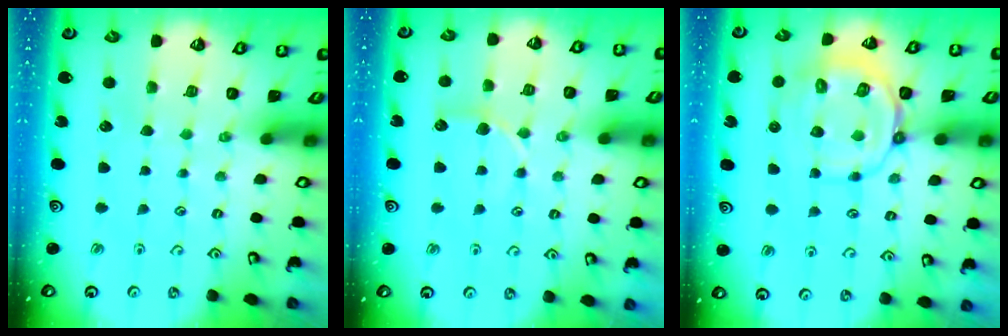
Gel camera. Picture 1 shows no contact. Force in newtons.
{"total": 7.0, "press": 7.0, "slide": 0.5}
{"total": 11.8, "press": 11.7, "slide": 1.8}